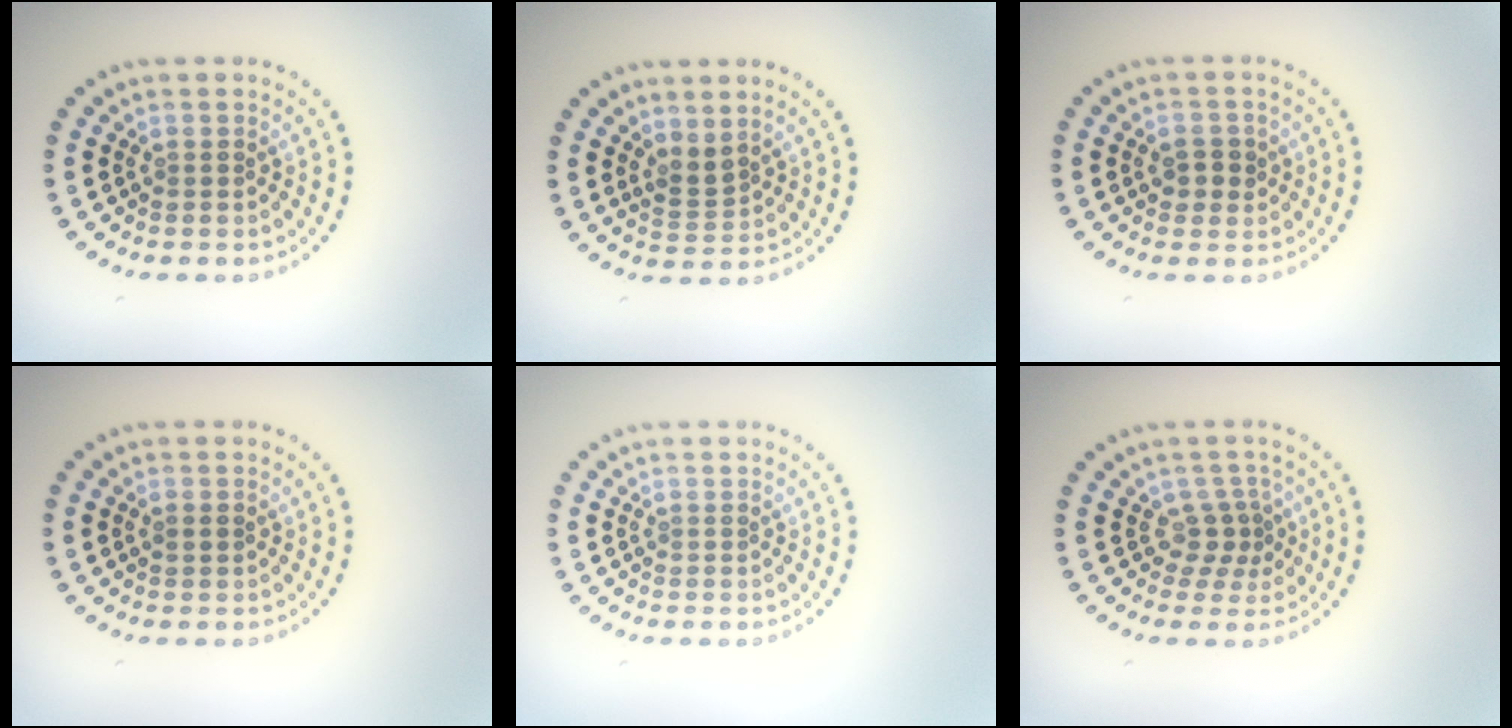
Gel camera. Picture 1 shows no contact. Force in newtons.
{"total": 1.8, "press": 1.4, "slide": 1.3}
{"total": 1.9, "press": 1.9, "slide": 0.4}
{"total": 0.8, "press": 0.8, "slide": 0.1}
{"total": 0.0}
{"total": 2.2, "press": 1.5, "slide": 1.6}